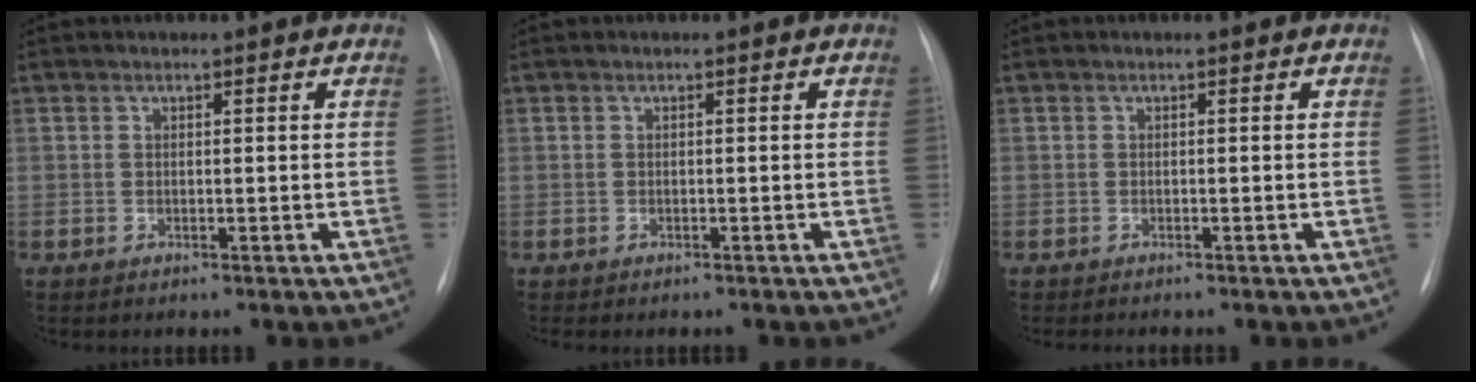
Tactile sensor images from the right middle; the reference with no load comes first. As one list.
[{"total": 1.2, "force": [-1.0, 0.4, 0.5], "torque": [-0.009, -0.003, -0.012]}, {"total": 0.9, "force": [-0.8, -0.1, 0.4], "torque": [-0.007, -0.003, -0.010]}]